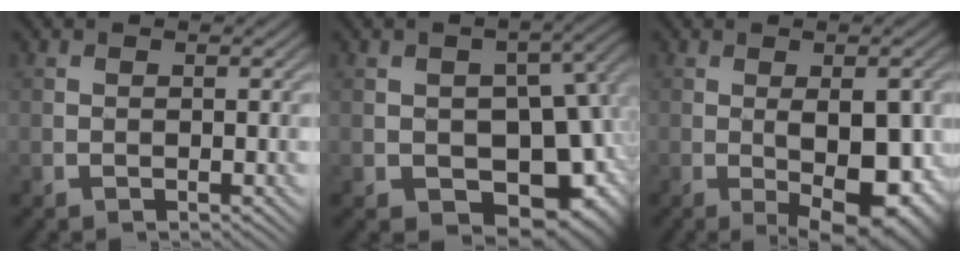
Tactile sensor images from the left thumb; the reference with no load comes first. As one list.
[{"total": 13.4, "force": [-3.5, 9.2, 9.1], "torque": [-0.099, 0.001, -0.040]}, {"total": 10.9, "force": [-2.2, 4.5, 9.6], "torque": [-0.119, -0.018, -0.013]}]